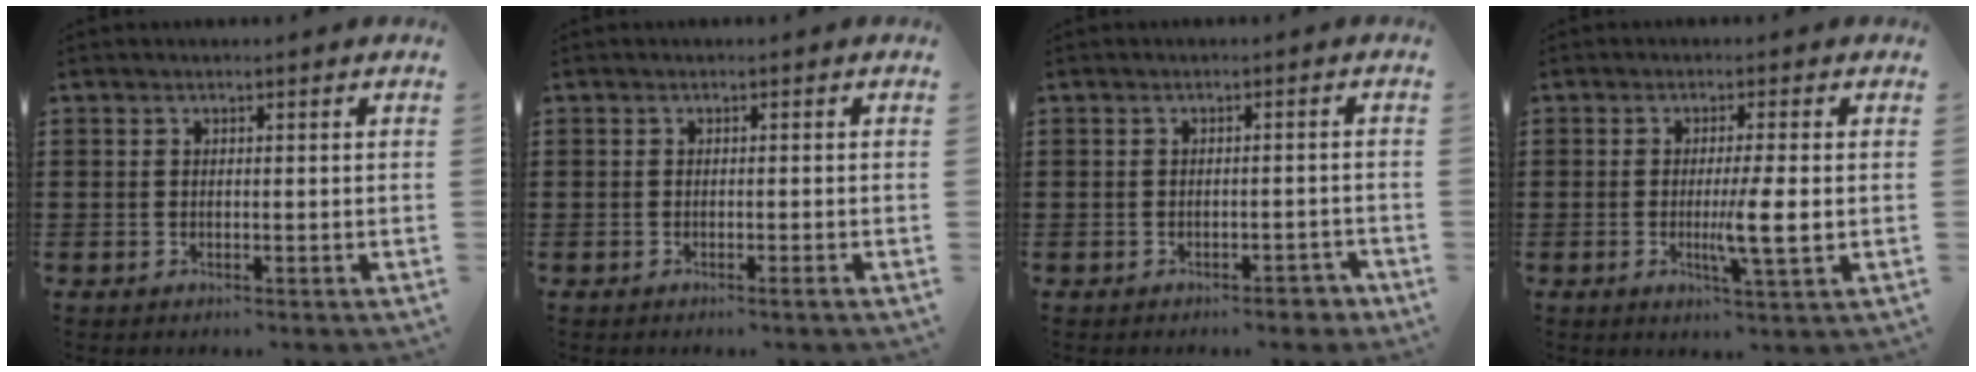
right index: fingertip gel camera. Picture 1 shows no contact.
{"total": 0.8, "force": [-0.5, -0.2, 0.6], "torque": [-0.011, -0.003, -0.009]}
{"total": 2.1, "force": [-1.7, 0.6, 1.0], "torque": [-0.020, 0.003, -0.035]}
{"total": 5.6, "force": [-0.6, 0.2, 5.5], "torque": [-0.095, -0.010, -0.013]}